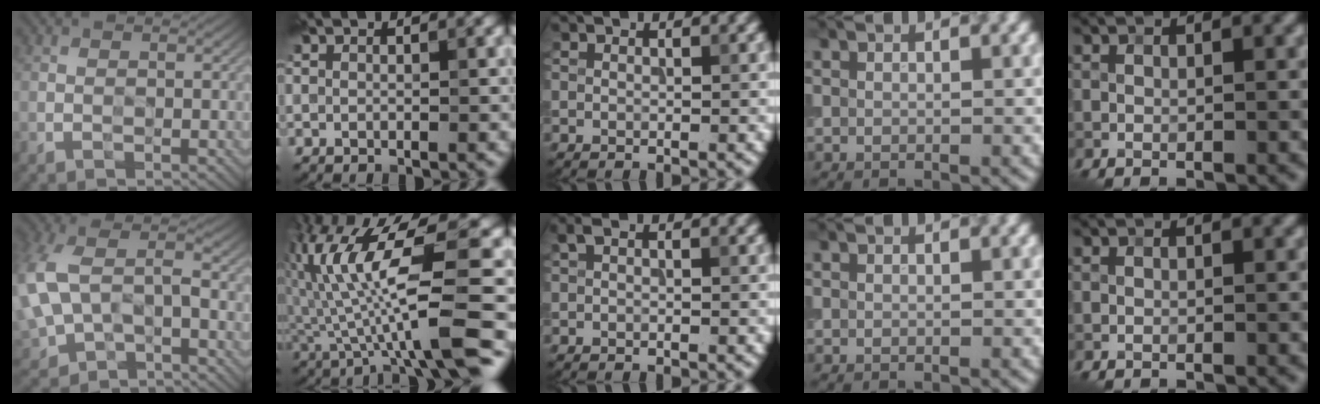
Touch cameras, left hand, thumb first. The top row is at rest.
{"thumb": {"total": 12.0, "force": [-1.5, 7.9, 8.8], "torque": [-0.241, -0.003, -0.033]}, "index": {"total": 11.0, "force": [0.7, 2.2, 10.8], "torque": [-0.190, 0.018, 0.015]}, "middle": {"total": 0.8, "force": [0.2, 0.4, 0.7], "torque": [-0.015, 0.005, 0.003]}, "little": {"total": 0.6, "force": [-0.6, 0.0, 0.0], "torque": [0.005, -0.002, -0.012]}}